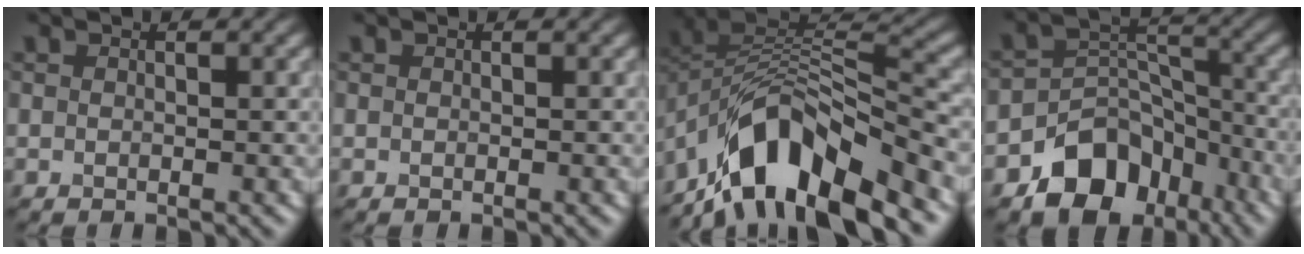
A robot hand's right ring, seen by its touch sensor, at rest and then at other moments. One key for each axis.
{"total": 0.0}
{"total": 10.4, "fx": -6.6, "fy": 4.6, "fz": 6.6, "tx": -0.100, "ty": 0.006, "tz": -0.122}
{"total": 8.2, "fx": -5.0, "fy": 5.5, "fz": 3.3, "tx": -0.030, "ty": -0.008, "tz": -0.087}